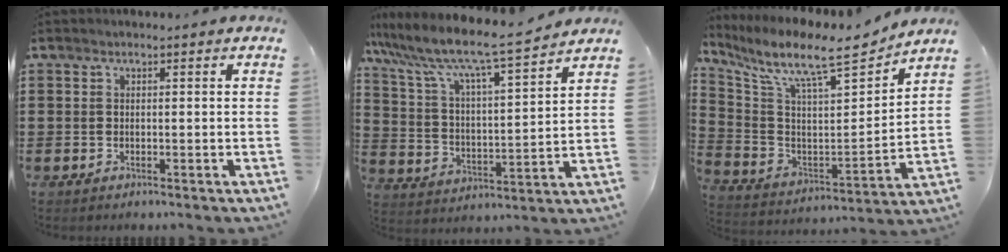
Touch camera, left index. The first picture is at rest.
{"total": 8.5, "force": [7.3, 0.5, 4.3], "torque": [-0.114, -0.050, 0.116]}
{"total": 10.9, "force": [8.8, 1.8, 6.2], "torque": [-0.141, -0.067, 0.141]}